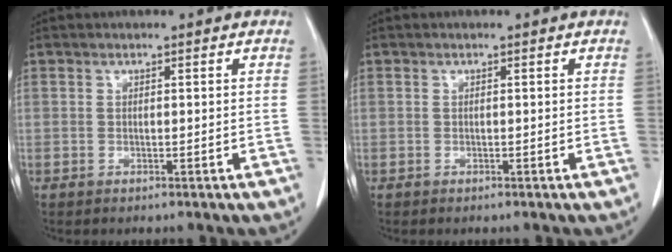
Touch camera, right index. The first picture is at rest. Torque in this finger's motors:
{"motor_torque": [-0.49, 0.01, -0.50, -0.21]}